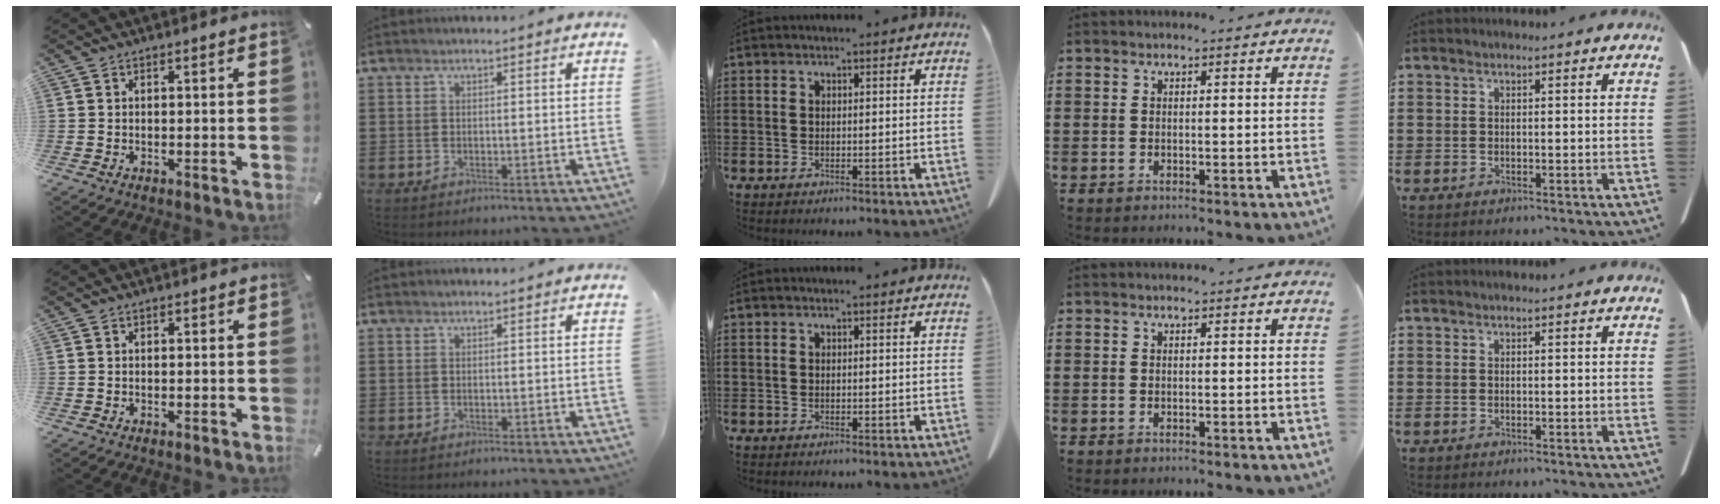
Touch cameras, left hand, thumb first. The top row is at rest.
{}